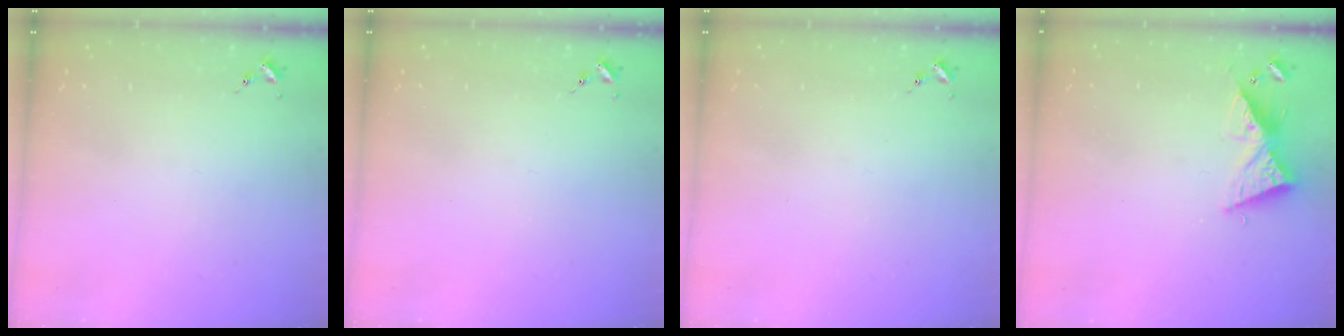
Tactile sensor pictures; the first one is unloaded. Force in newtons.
{"total": 0.0}
{"total": 0.0}
{"total": 9.3, "press": 9.3, "slide": 0.7}